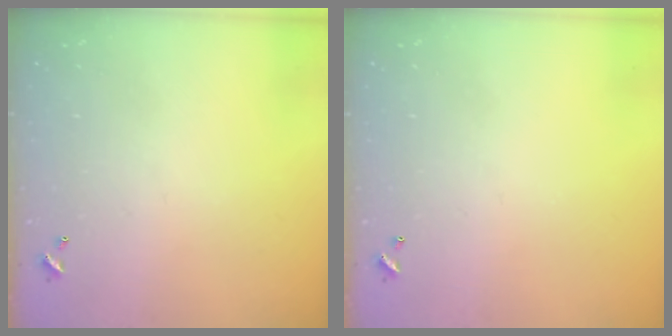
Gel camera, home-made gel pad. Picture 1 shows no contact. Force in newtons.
{"total": 0.0}